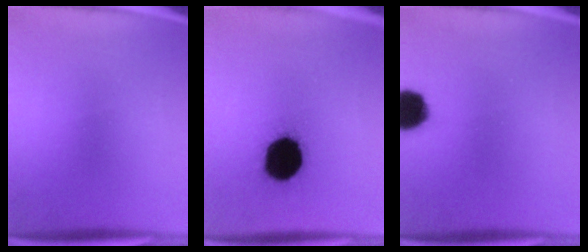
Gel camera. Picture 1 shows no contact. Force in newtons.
{"total": 18.4}
{"total": 9.3}